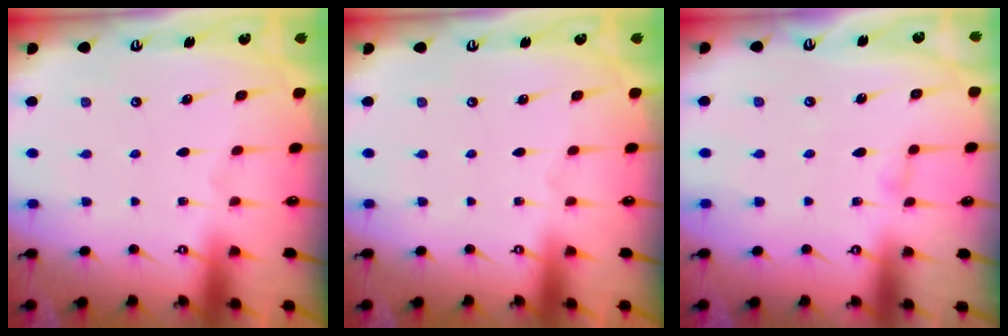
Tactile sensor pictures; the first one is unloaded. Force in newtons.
{"total": 0.0}
{"total": 2.5, "press": 2.4, "slide": 0.3}